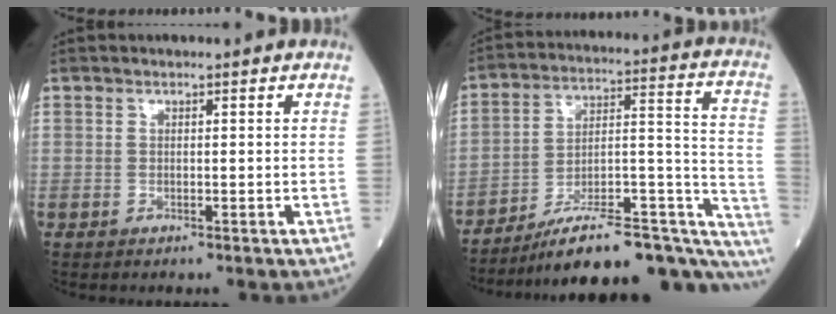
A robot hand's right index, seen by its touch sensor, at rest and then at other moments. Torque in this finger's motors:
{"motor_torque": [-0.92, -1.22, -0.46, -0.21]}